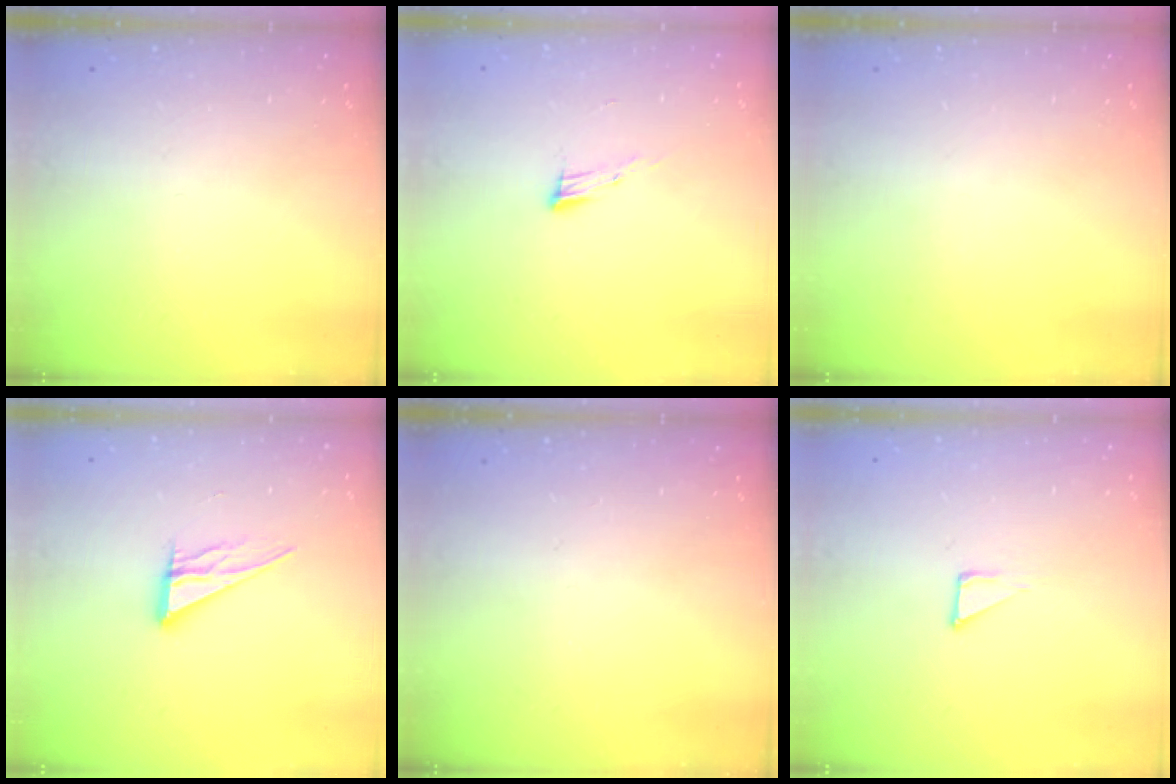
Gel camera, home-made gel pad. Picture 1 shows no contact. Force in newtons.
{"total": 7.7, "press": 7.6, "slide": 1.2}
{"total": 0.0}
{"total": 10.2, "press": 10.1, "slide": 0.9}
{"total": 0.0}
{"total": 2.3, "press": 2.3, "slide": 0.1}